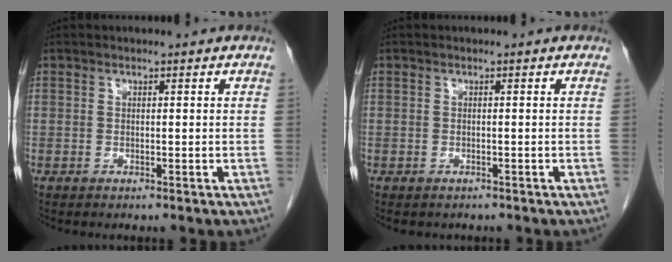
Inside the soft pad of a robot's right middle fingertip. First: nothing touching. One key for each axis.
{"total": 1.2, "fx": -1.0, "fy": 0.7, "fz": 0.1, "tx": -0.010, "ty": -0.001, "tz": -0.011}